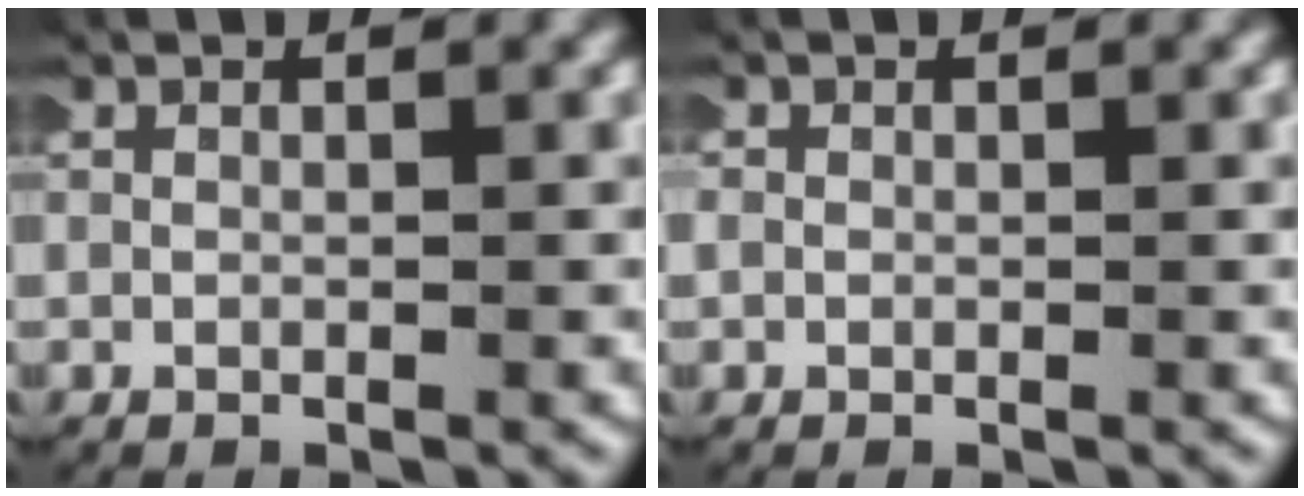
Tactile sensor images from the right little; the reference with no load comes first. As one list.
[{"total": 1.3, "force": [0.1, 1.3, 0.4], "torque": [-0.014, 0.002, -0.003]}]